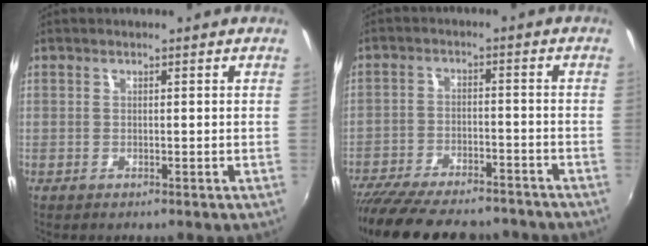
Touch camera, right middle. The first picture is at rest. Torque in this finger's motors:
{"motor_torque": [1.08, -1.06, 0.64, 0.19]}